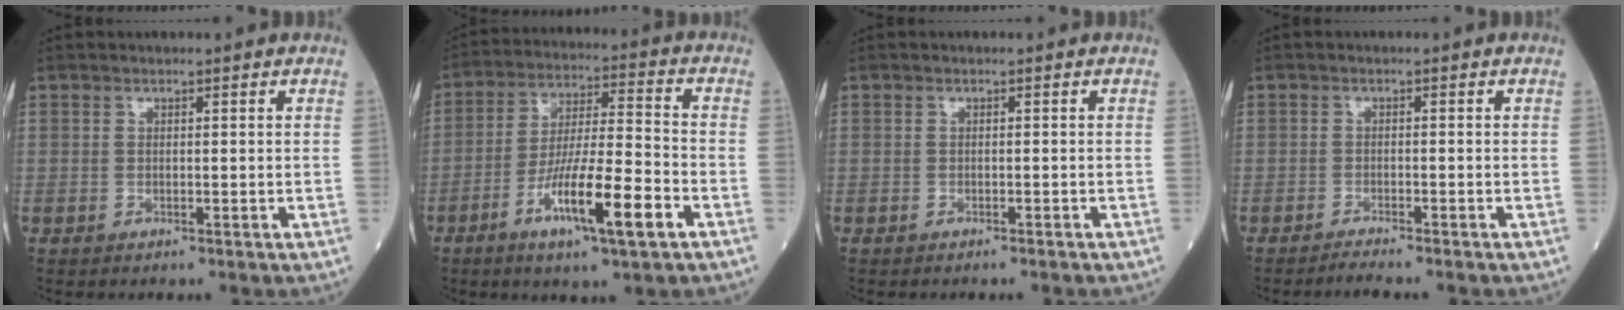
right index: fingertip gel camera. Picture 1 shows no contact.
{"total": 13.2, "force": [-5.9, 1.1, 11.8], "torque": [-0.213, -0.012, -0.105]}
{"total": 1.1, "force": [-1.0, 0.1, 0.3], "torque": [-0.007, -0.001, -0.012]}
{"total": 2.1, "force": [-1.9, -0.4, 0.6], "torque": [-0.015, -0.004, -0.032]}